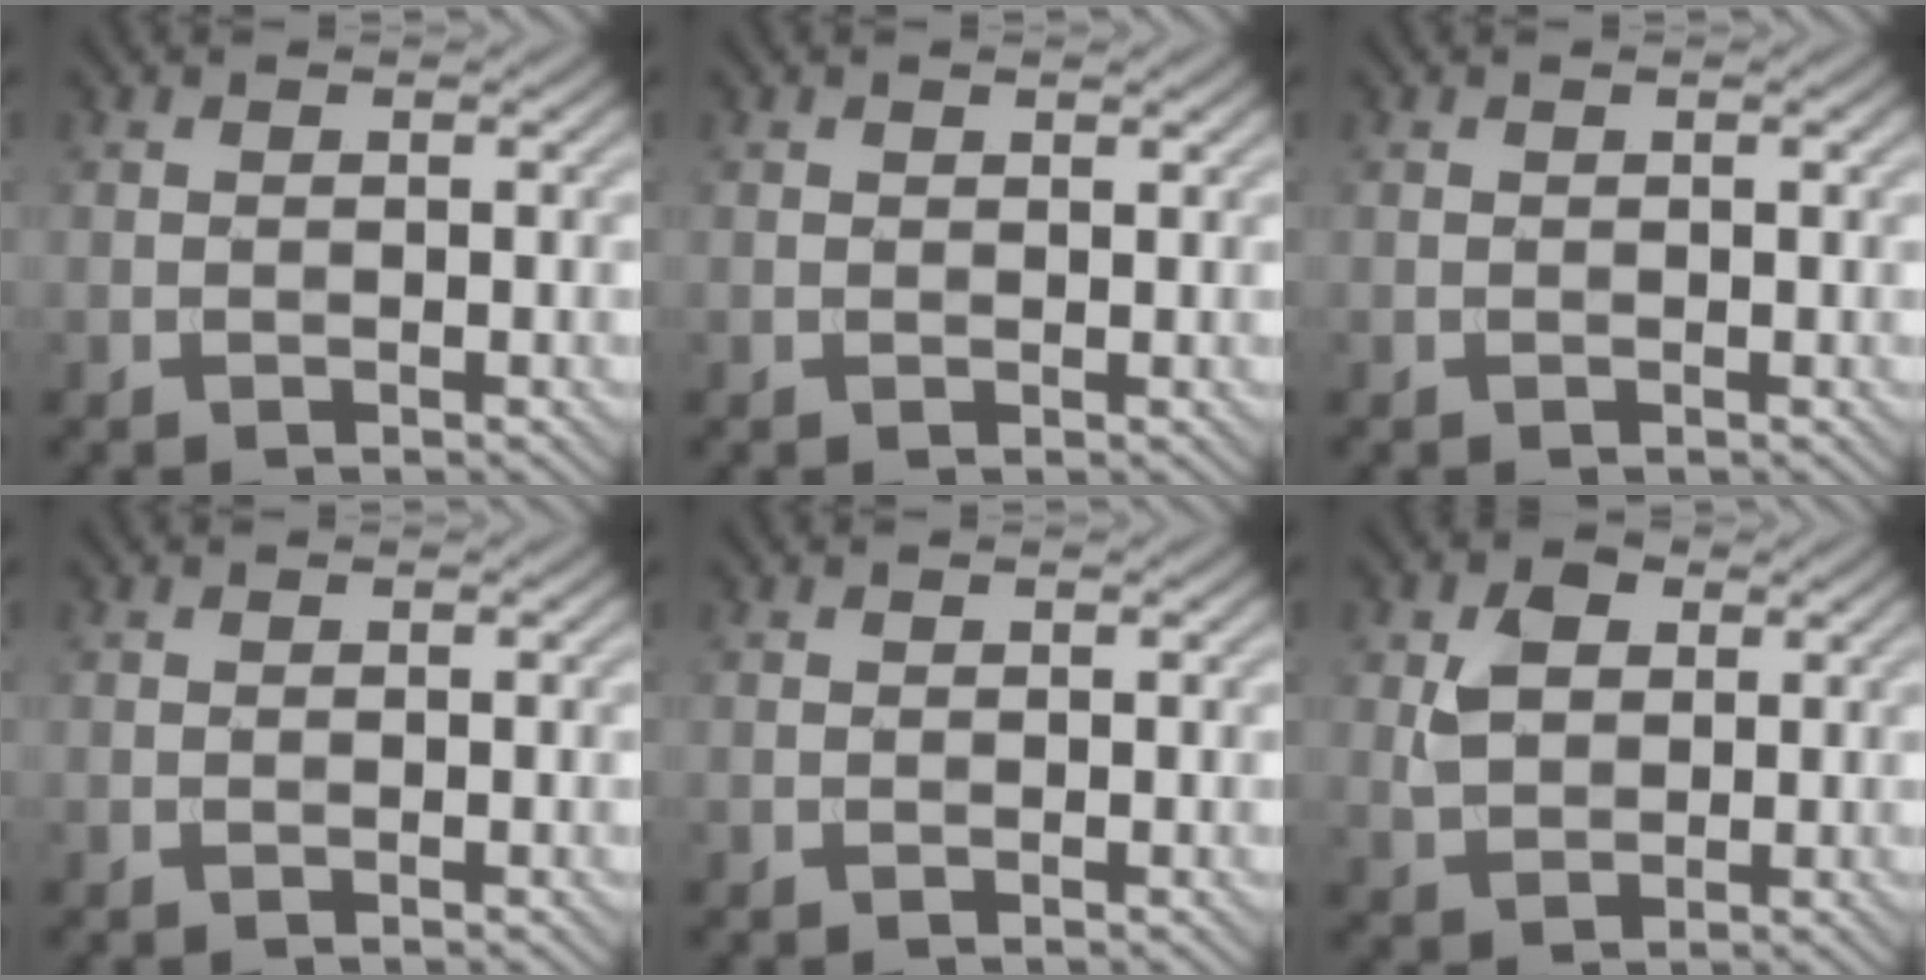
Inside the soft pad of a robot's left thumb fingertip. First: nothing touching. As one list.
[{"total": 0.7, "force": [0.6, 0.3, 0.1], "torque": [-0.003, 0.000, 0.013]}, {"total": 0.0}, {"total": 0.0}, {"total": 0.0}, {"total": 4.3, "force": [1.4, 3.3, 2.5], "torque": [-0.059, 0.003, 0.029]}]